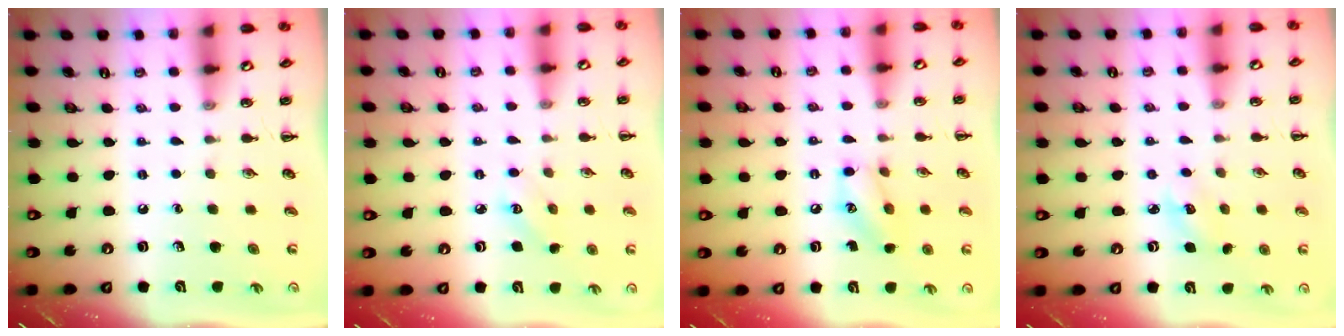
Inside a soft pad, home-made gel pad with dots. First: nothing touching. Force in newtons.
{"total": 2.9, "press": 2.8, "slide": 0.8}
{"total": 10.3, "press": 10.1, "slide": 1.7}
{"total": 3.8, "press": 3.6, "slide": 1.1}